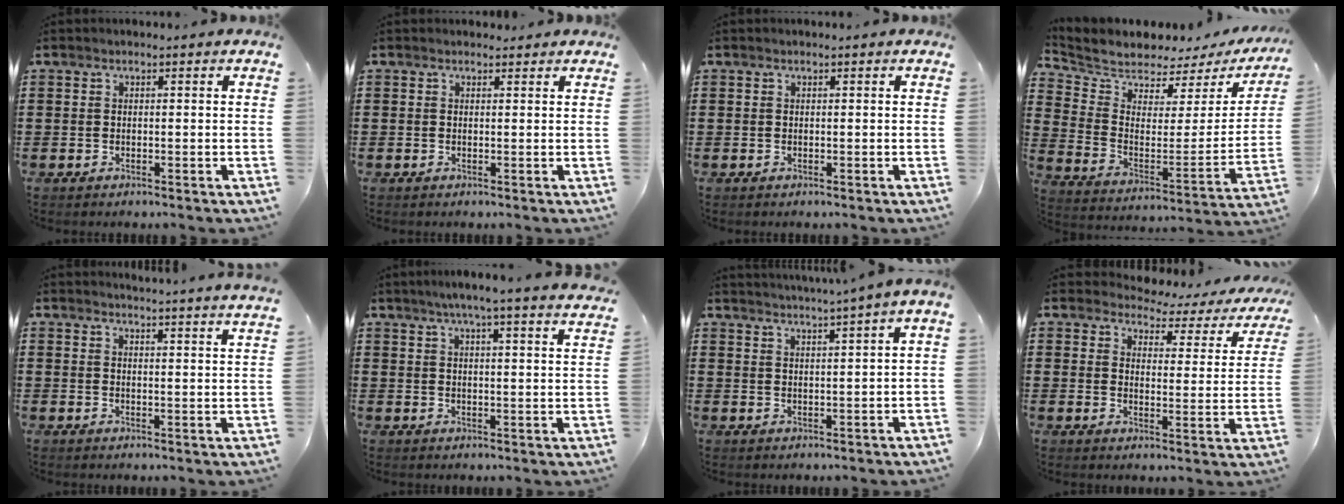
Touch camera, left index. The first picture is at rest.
{"total": 0.8, "force": [0.5, 0.7, 0.0], "torque": [-0.003, 0.005, 0.010]}
{"total": 0.0}
{"total": 4.6, "force": [4.4, 1.4, -0.1], "torque": [-0.037, -0.043, 0.070]}
{"total": 2.9, "force": [2.8, -0.9, 0.2], "torque": [-0.003, -0.020, 0.049]}
{"total": 4.4, "force": [3.8, -0.9, 2.2], "torque": [-0.053, -0.013, 0.064]}
{"total": 2.0, "force": [1.4, -1.0, 0.9], "torque": [-0.018, -0.013, 0.023]}
{"total": 3.2, "force": [3.0, 0.9, 0.4], "torque": [-0.031, -0.027, 0.046]}